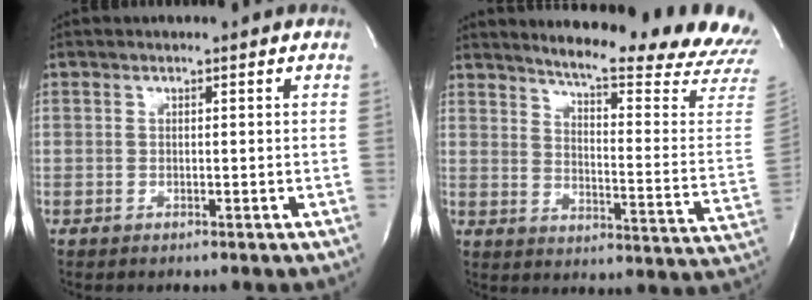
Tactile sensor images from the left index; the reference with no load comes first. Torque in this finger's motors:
{"motor_torque": [0.28, -0.25, 0.30, 0.08]}